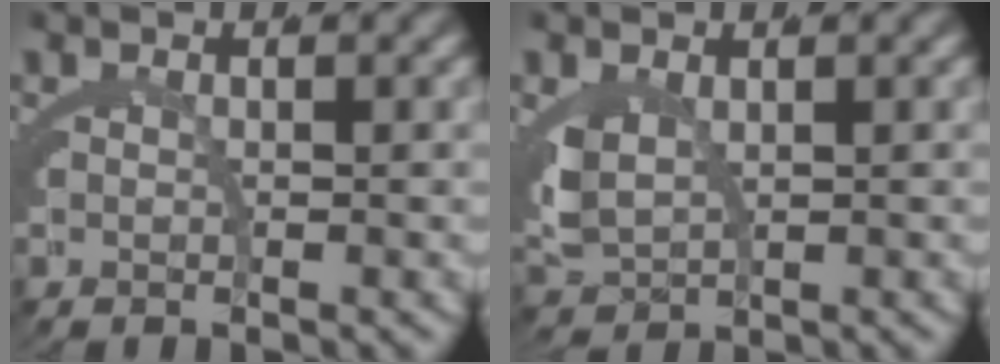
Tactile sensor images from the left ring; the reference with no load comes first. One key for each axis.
{"total": 2.6, "fx": 0.2, "fy": 1.6, "fz": 2.0, "tx": -0.067, "ty": -0.028, "tz": 0.027}